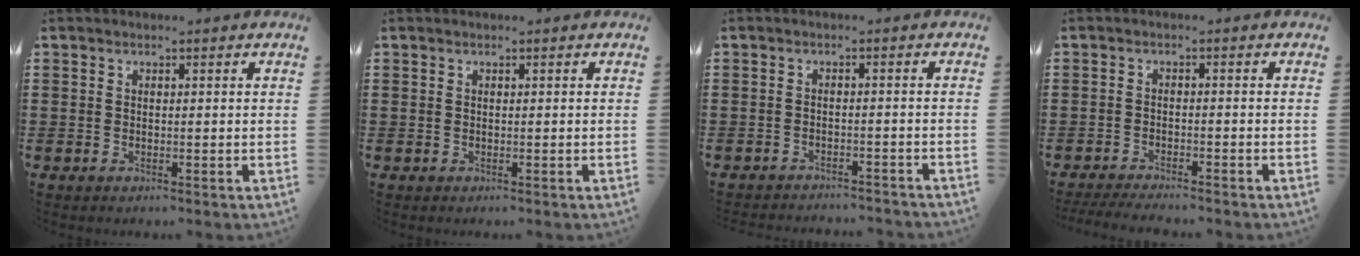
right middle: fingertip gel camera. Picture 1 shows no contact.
{"total": 0.0}
{"total": 2.0, "force": [-2.0, -0.1, 0.1], "torque": [-0.006, 0.002, -0.043]}
{"total": 2.7, "force": [-2.6, 0.1, 0.6], "torque": [-0.019, -0.002, -0.055]}